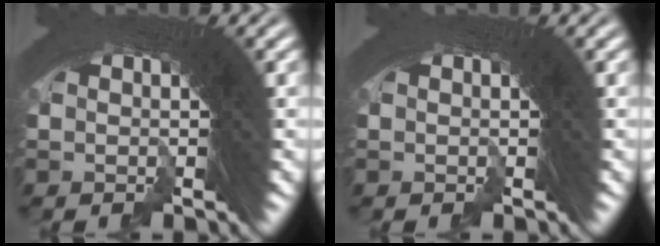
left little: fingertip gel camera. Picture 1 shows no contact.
{"total": 0.0}